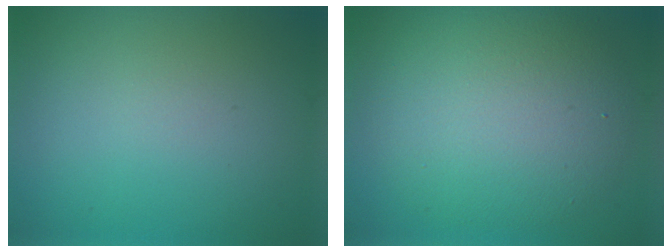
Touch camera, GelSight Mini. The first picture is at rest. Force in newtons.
{"total": 7.8, "press": 7.8, "slide": 0.2}